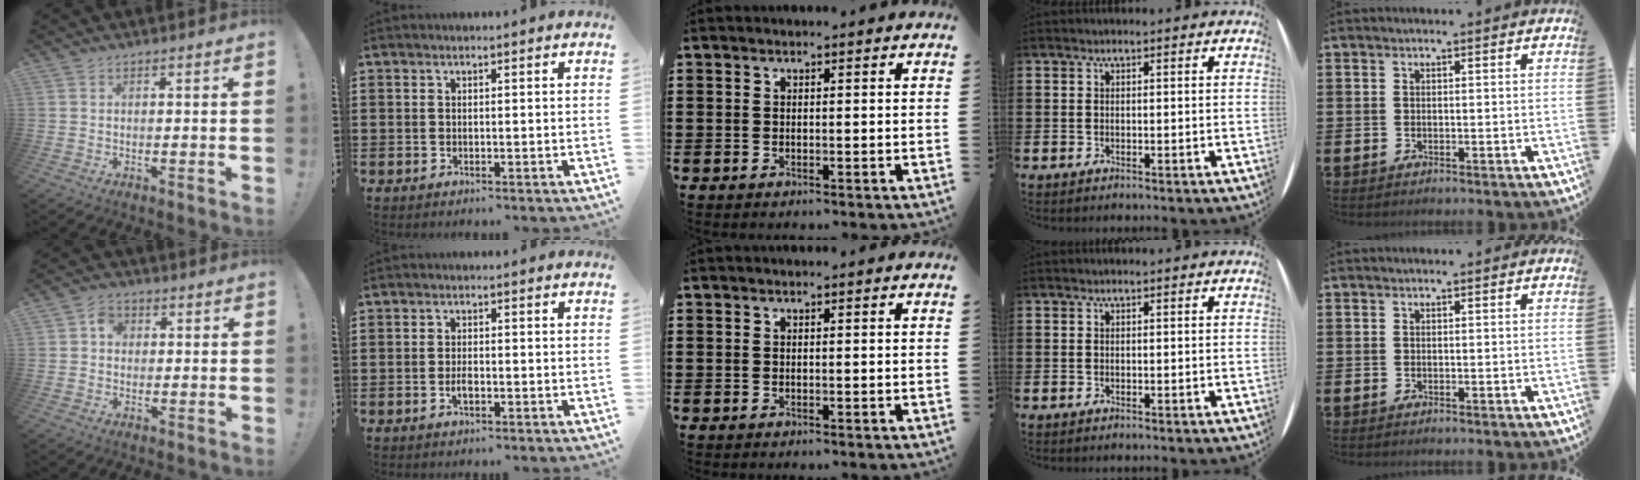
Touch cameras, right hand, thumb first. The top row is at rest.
{"thumb": {"total": 4.1, "force": [0.3, 3.5, 2.1], "torque": [-0.027, 0.006, 0.004]}, "index": {"total": 1.9, "force": [-0.7, 0.7, 1.6], "torque": [-0.032, 0.001, -0.013]}}